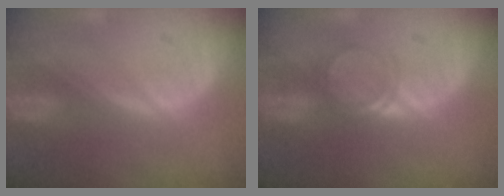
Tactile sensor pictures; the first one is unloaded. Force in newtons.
{"total": 2.8, "press": 2.8, "slide": 0.2}